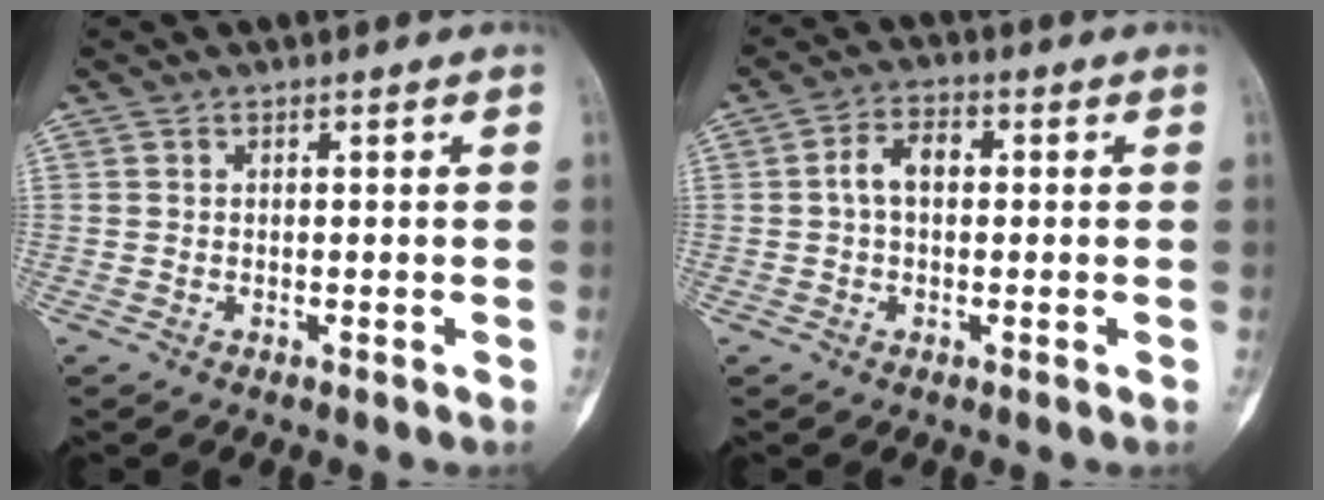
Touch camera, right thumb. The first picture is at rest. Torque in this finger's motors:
{"motor_torque": [0.38, 0.63, 0.32, -0.23, -0.03]}